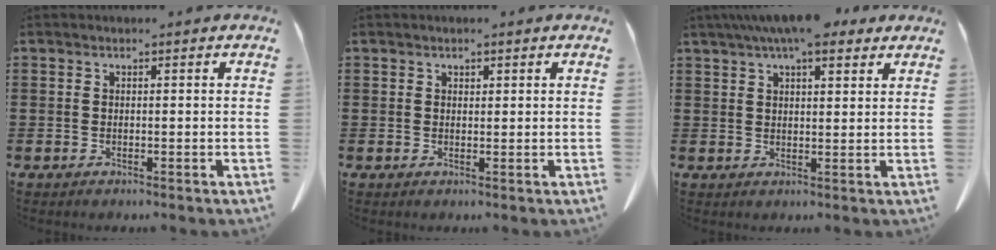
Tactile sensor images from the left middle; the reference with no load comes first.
{"total": 0.8, "force": [0.7, 0.3, 0.2], "torque": [-0.006, 0.001, 0.014]}
{"total": 6.4, "force": [4.8, 1.9, 3.8], "torque": [-0.078, -0.005, 0.085]}